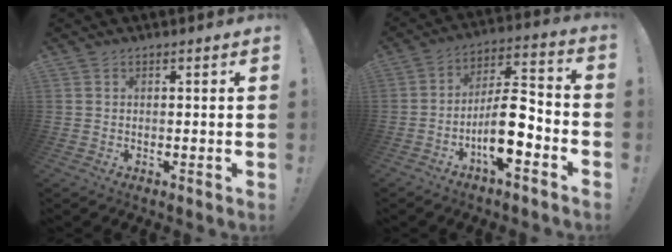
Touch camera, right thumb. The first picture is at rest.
{"total": 14.0, "force": [-5.6, 4.7, 11.9], "torque": [-0.219, 0.030, -0.089]}